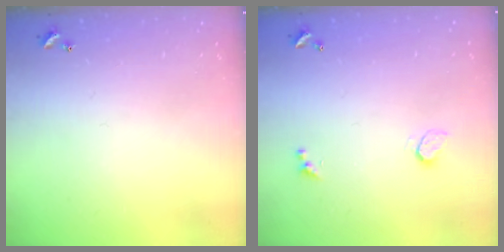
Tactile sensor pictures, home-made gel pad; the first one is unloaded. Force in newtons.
{"total": 0.9, "press": 0.8, "slide": 0.4}